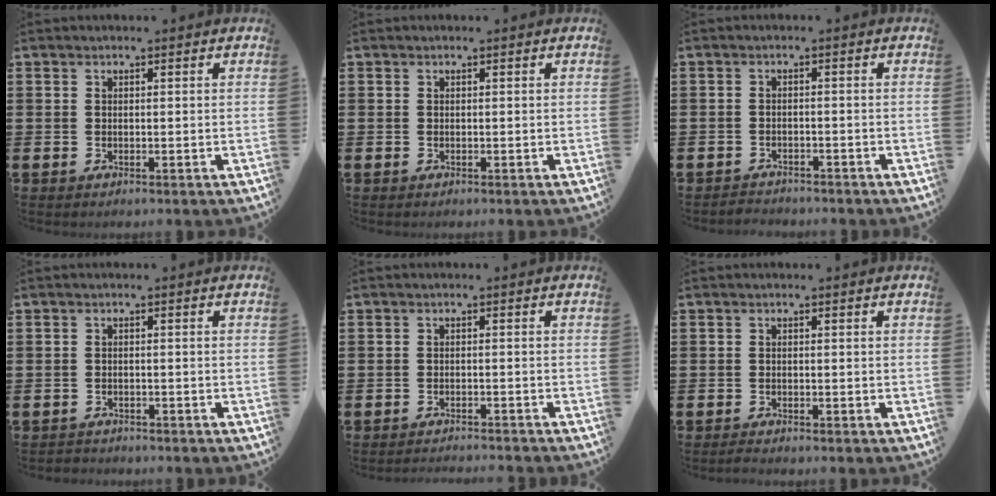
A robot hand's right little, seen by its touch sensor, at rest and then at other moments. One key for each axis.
{"total": 0.0}
{"total": 1.4, "fx": -1.4, "fy": 0.1, "fz": -0.3, "tx": 0.000, "ty": 0.005, "tz": -0.031}
{"total": 0.7, "fx": -0.7, "fy": 0.1, "fz": -0.1, "tx": 0.000, "ty": 0.001, "tz": -0.016}
{"total": 1.2, "fx": -1.1, "fy": -0.2, "fz": 0.0, "tx": -0.001, "ty": 0.002, "tz": -0.024}
{"total": 0.7, "fx": -0.6, "fy": 0.0, "fz": 0.3, "tx": -0.006, "ty": -0.002, "tz": -0.012}